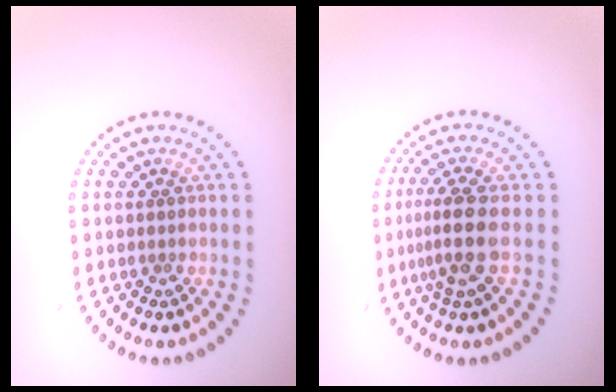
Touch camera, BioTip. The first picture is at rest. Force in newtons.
{"total": 3.5, "press": 2.8, "slide": 2.0}